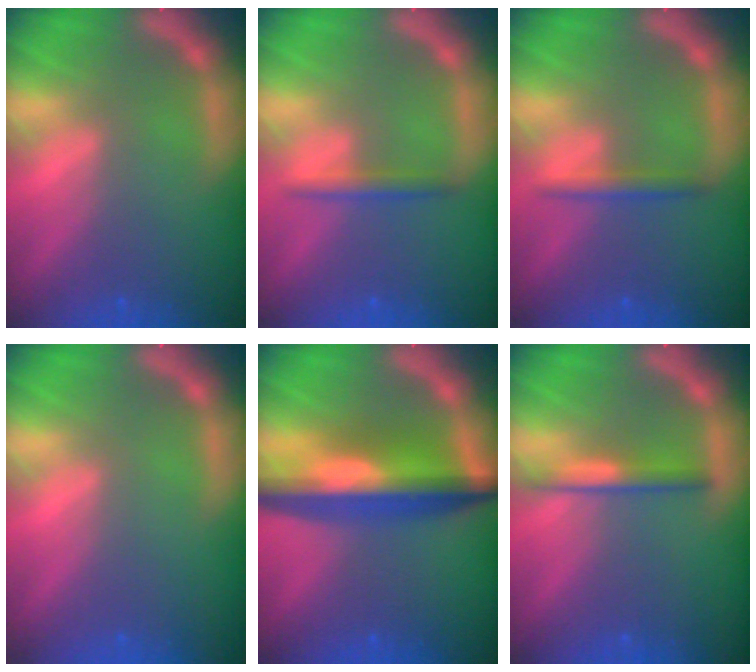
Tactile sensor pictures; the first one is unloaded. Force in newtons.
{"total": 1.9}
{"total": 1.9}
{"total": 0.0}
{"total": 9.0}
{"total": 2.4}